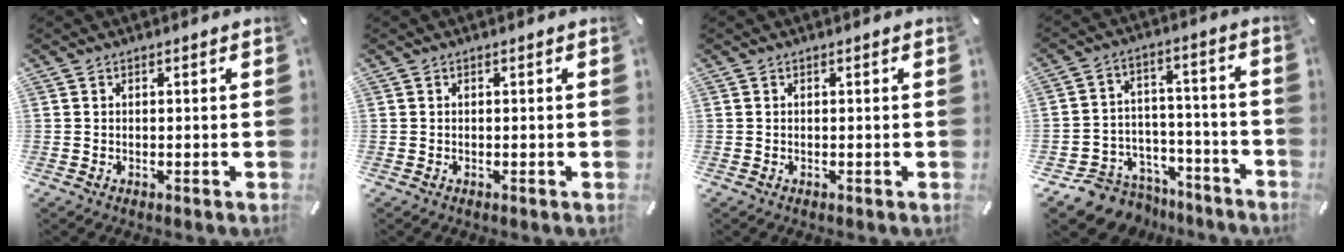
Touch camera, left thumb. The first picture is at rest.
{"total": 0.0}
{"total": 0.0}
{"total": 9.9, "force": [-7.0, 6.9, 1.5], "torque": [-0.014, 0.048, -0.116]}